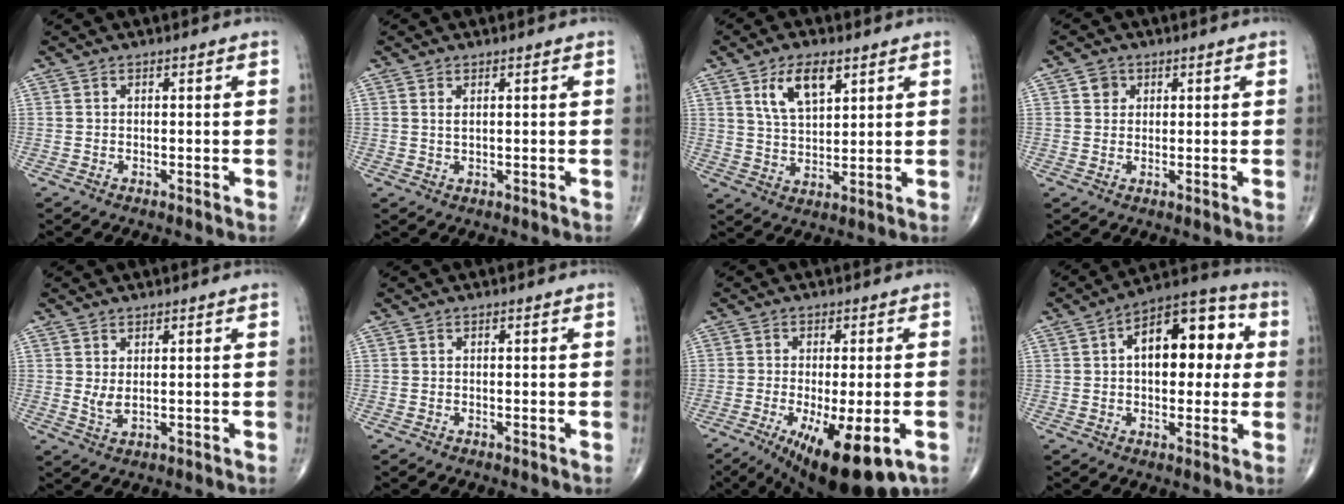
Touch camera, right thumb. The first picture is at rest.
{"total": 1.1, "force": [0.6, 0.3, 0.9], "torque": [-0.019, -0.004, 0.014]}
{"total": 8.6, "force": [4.3, 4.0, 6.3], "torque": [-0.099, -0.020, 0.083]}
{"total": 2.4, "force": [1.0, 2.1, 0.6], "torque": [0.001, -0.004, 0.011]}
{"total": 2.5, "force": [0.7, 0.9, 2.2], "torque": [-0.043, -0.011, 0.019]}
{"total": 0.0}
{"total": 15.5, "force": [-6.5, 4.9, 13.1], "torque": [-0.190, -0.019, -0.088]}
{"total": 15.8, "force": [2.8, 8.6, 13.0], "torque": [-0.151, 0.028, 0.034]}